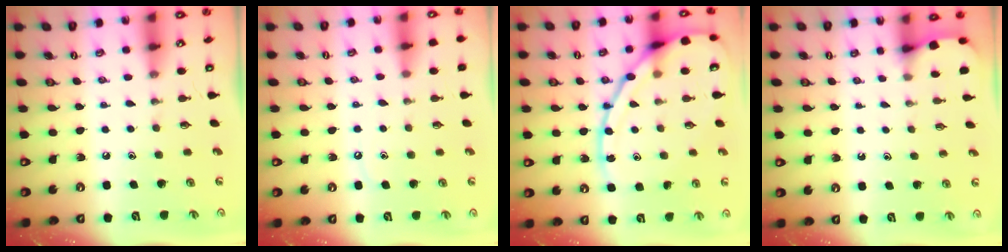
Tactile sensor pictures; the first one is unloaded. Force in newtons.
{"total": 5.3, "press": 5.2, "slide": 0.8}
{"total": 16.3, "press": 16.2, "slide": 1.6}
{"total": 2.2, "press": 2.2, "slide": 0.3}